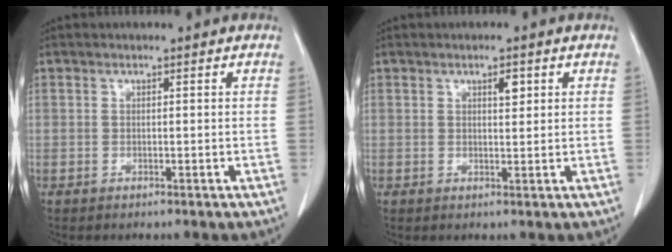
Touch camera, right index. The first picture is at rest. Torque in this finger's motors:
{"motor_torque": [0.01, 0.09, -0.07, 0.00]}